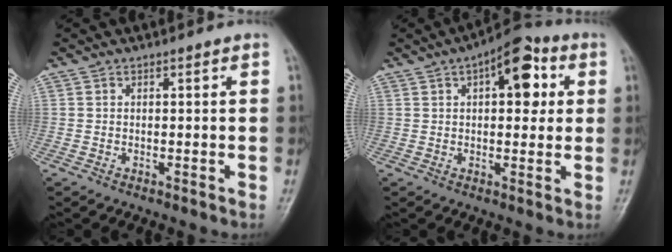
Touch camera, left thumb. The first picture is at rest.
{"total": 10.7, "force": [3.3, 5.3, 8.7], "torque": [-0.086, 0.011, 0.037]}